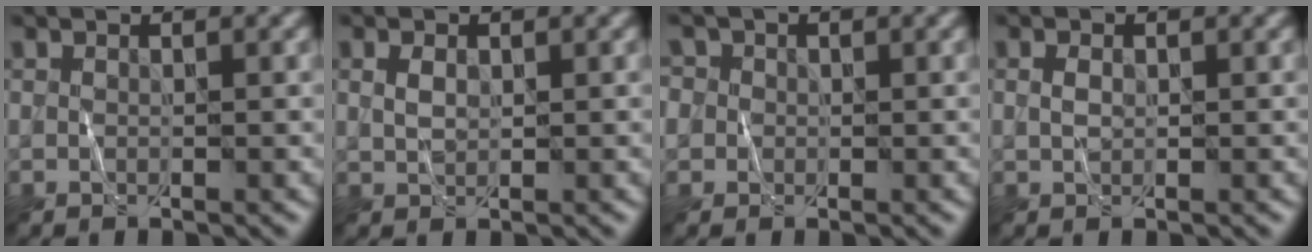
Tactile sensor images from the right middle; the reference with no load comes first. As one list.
[{"total": 1.3, "force": [0.6, 0.9, 0.8], "torque": [-0.016, 0.001, 0.013]}, {"total": 3.8, "force": [1.1, 3.3, 1.4], "torque": [-0.020, 0.023, -0.002]}, {"total": 1.0, "force": [0.4, 0.7, 0.6], "torque": [-0.013, 0.003, 0.006]}]